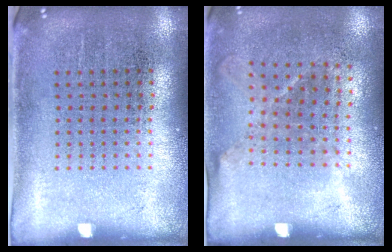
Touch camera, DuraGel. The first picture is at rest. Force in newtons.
{"total": 1.2, "press": 0.9, "slide": 0.9}